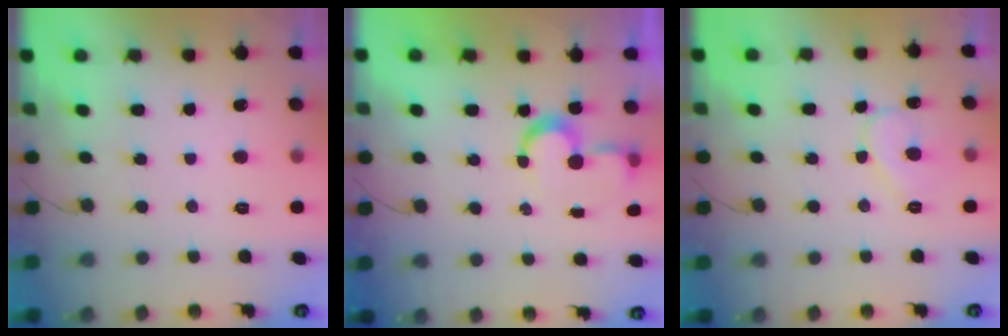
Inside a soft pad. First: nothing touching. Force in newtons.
{"total": 6.4, "press": 6.4, "slide": 0.6}
{"total": 8.6, "press": 8.5, "slide": 0.7}